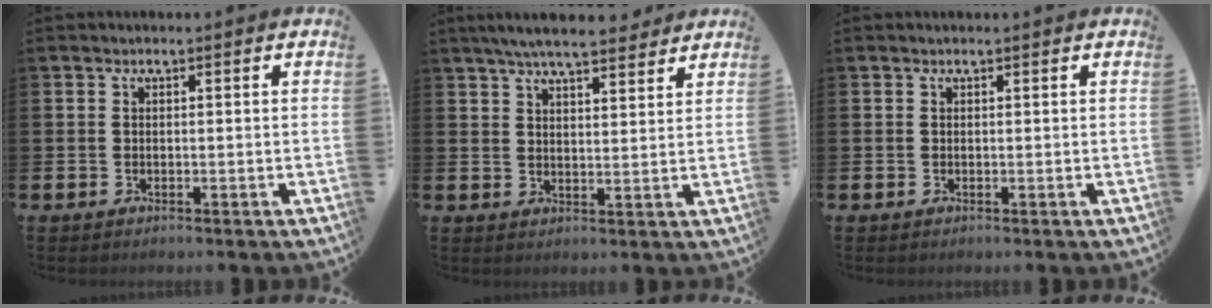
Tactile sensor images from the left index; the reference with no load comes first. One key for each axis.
{"total": 6.1, "fx": 5.8, "fy": 0.8, "fz": 1.9, "tx": -0.042, "ty": -0.025, "tz": 0.102}
{"total": 0.0}